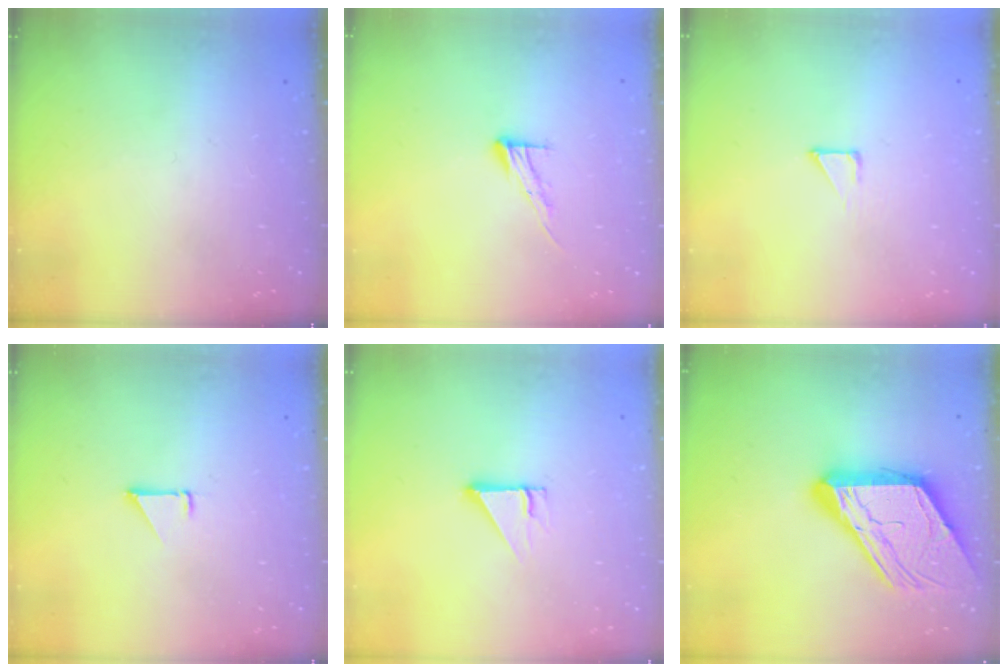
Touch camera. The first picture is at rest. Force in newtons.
{"total": 8.8, "press": 8.7, "slide": 0.2}
{"total": 2.1, "press": 2.1, "slide": 0.1}
{"total": 1.5, "press": 1.5, "slide": 0.1}
{"total": 2.7, "press": 2.7, "slide": 0.0}
{"total": 18.5, "press": 18.4, "slide": 1.9}